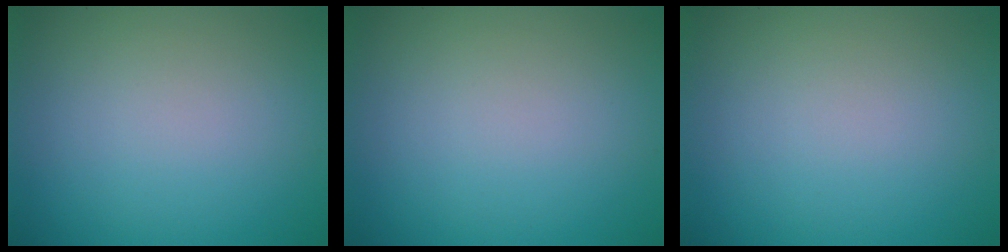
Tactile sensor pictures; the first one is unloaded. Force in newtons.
{"total": 0.0}
{"total": 0.0}